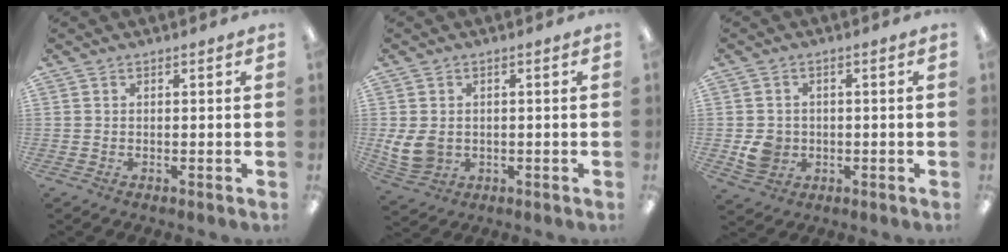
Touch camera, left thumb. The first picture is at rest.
{"total": 6.5, "force": [0.0, 5.2, 3.9], "torque": [-0.081, 0.006, 0.003]}
{"total": 5.1, "force": [-0.8, 4.6, 2.0], "torque": [-0.027, 0.003, -0.013]}